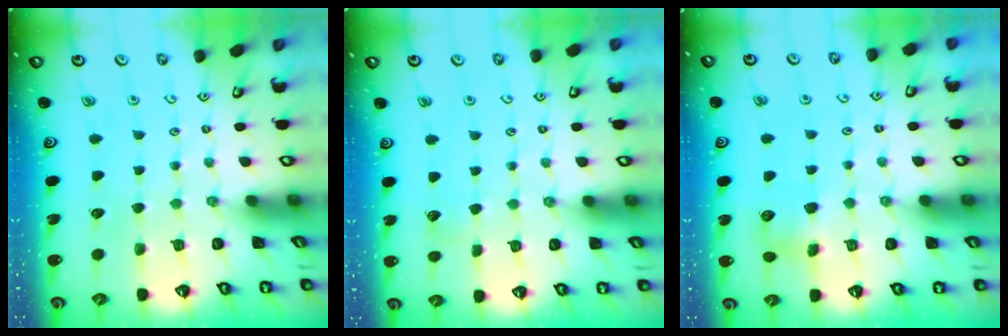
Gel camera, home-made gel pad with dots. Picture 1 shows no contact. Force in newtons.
{"total": 1.8, "press": 1.8, "slide": 0.2}
{"total": 6.3, "press": 6.3, "slide": 0.6}